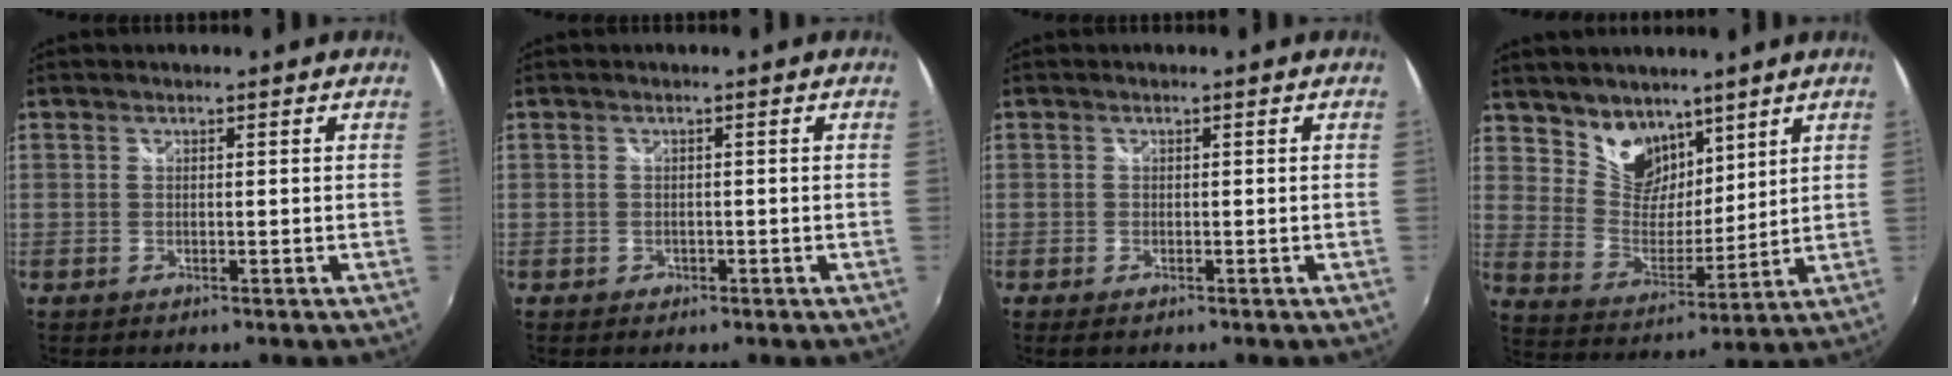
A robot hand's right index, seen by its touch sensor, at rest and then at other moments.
{"total": 1.5, "force": [-0.8, 1.2, 0.3], "torque": [-0.007, -0.002, -0.010]}
{"total": 1.4, "force": [-0.9, 0.7, 0.8], "torque": [-0.017, -0.007, -0.017]}
{"total": 10.2, "force": [7.3, 6.4, 3.1], "torque": [-0.054, 0.000, 0.143]}